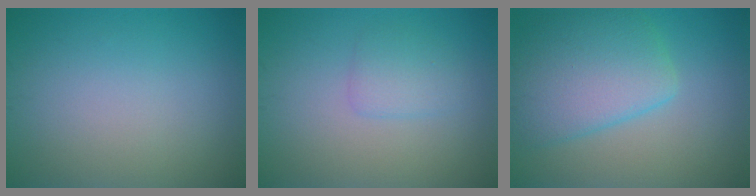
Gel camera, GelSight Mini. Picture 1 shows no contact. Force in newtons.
{"total": 1.8, "press": 1.8, "slide": 0.0}
{"total": 6.3, "press": 6.2, "slide": 0.5}